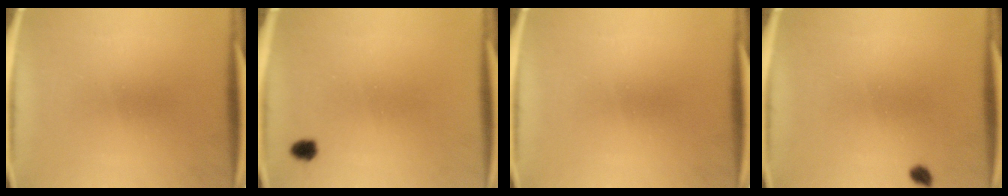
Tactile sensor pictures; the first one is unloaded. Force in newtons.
{"total": 1.8}
{"total": 0.0}
{"total": 1.2}